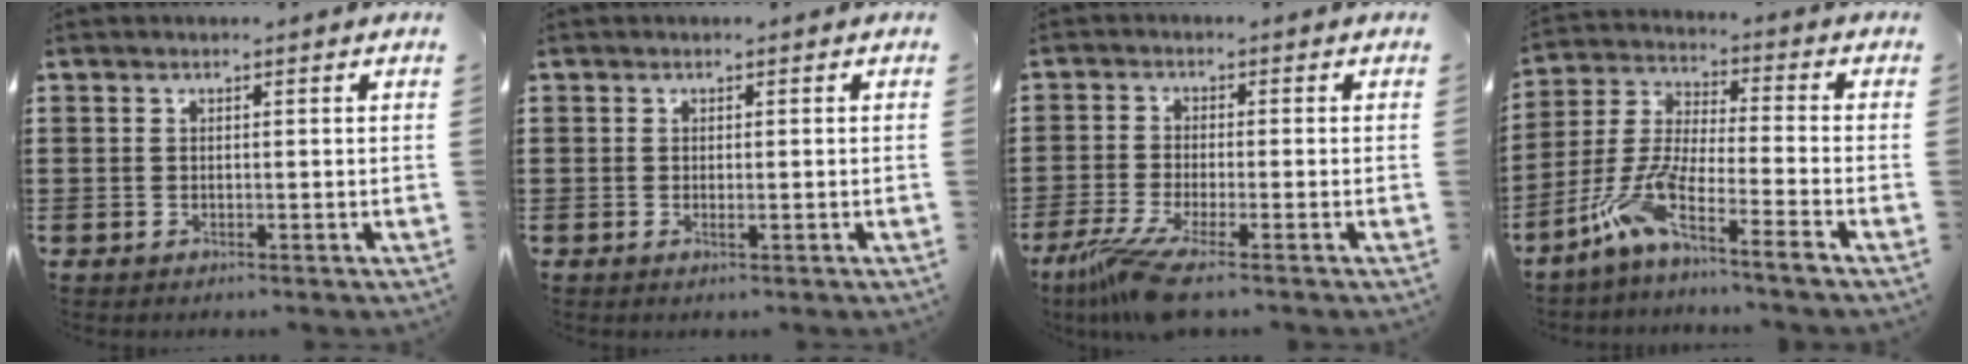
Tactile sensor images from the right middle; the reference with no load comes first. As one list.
[{"total": 0.7, "force": [0.0, 0.1, 0.7], "torque": [-0.014, -0.002, 0.000]}, {"total": 6.5, "force": [-4.2, 0.5, 4.9], "torque": [-0.121, -0.026, -0.084]}, {"total": 8.4, "force": [-6.6, 0.0, 5.1], "torque": [-0.127, -0.020, -0.139]}]